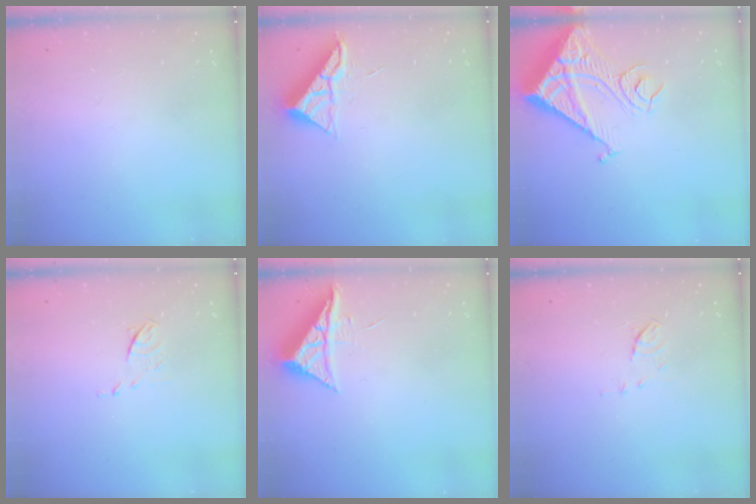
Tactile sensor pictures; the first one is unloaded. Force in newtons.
{"total": 6.5, "press": 6.5, "slide": 0.1}
{"total": 17.3, "press": 17.1, "slide": 2.3}
{"total": 5.5, "press": 5.5, "slide": 0.8}
{"total": 7.1, "press": 7.1, "slide": 0.2}
{"total": 5.3, "press": 5.3, "slide": 0.6}